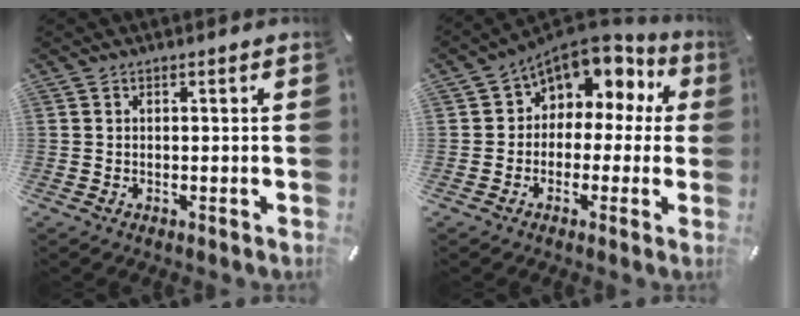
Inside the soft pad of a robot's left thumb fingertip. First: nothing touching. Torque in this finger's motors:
{"motor_torque": [2.13, 2.63, 0.95, 0.57, 0.04]}